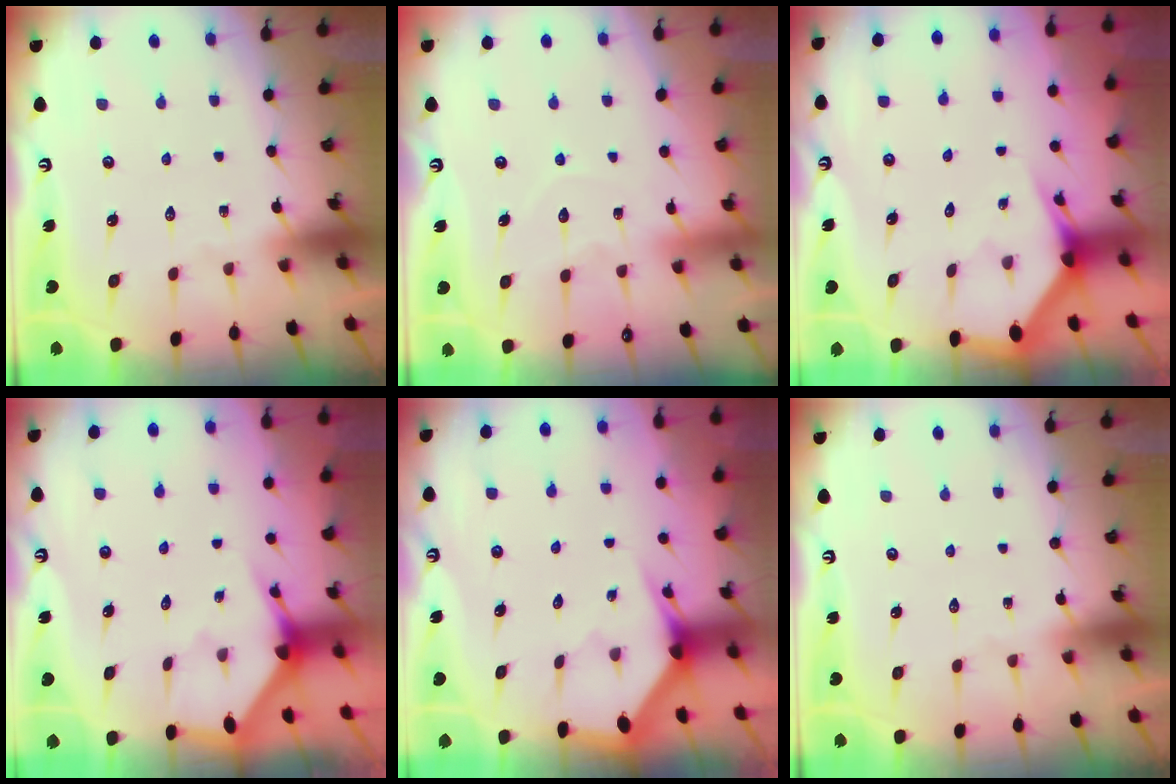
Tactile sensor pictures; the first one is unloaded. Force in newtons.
{"total": 6.0, "press": 6.0, "slide": 0.7}
{"total": 3.0, "press": 3.0, "slide": 0.1}
{"total": 2.9, "press": 2.9, "slide": 0.2}
{"total": 3.0, "press": 3.0, "slide": 0.1}
{"total": 0.0}